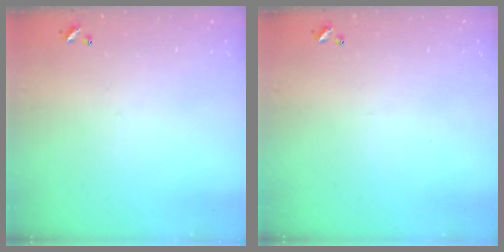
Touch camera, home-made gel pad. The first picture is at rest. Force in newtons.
{"total": 0.0}